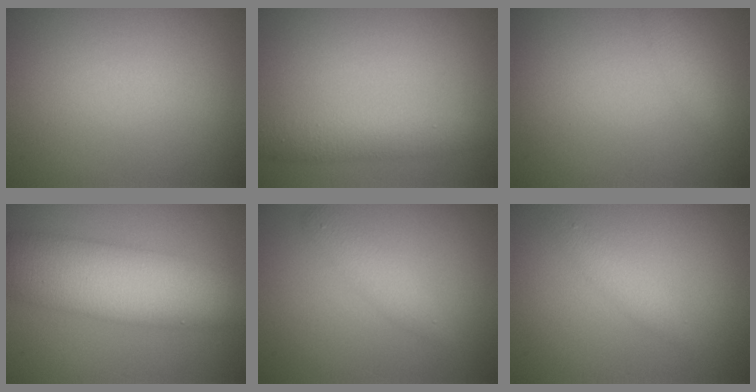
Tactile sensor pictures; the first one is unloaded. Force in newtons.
{"total": 2.8, "press": 2.8, "slide": 0.0}
{"total": 1.3, "press": 1.3, "slide": 0.0}
{"total": 9.1, "press": 9.1, "slide": 0.1}
{"total": 1.9, "press": 1.9, "slide": 0.0}
{"total": 1.6, "press": 1.6, "slide": 0.1}